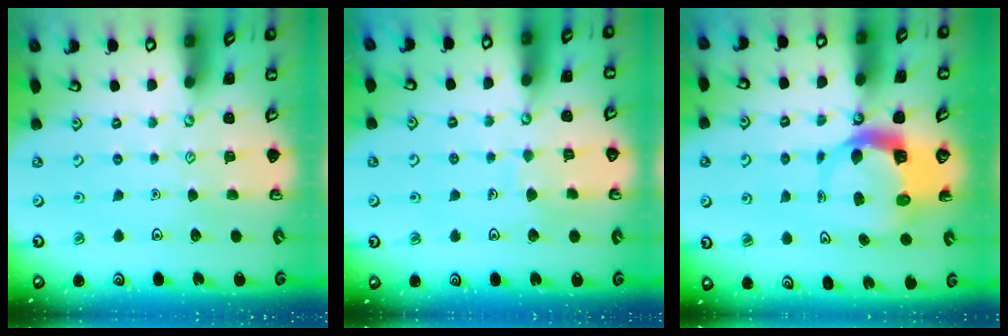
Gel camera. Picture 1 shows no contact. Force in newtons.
{"total": 4.6, "press": 4.6, "slide": 0.4}
{"total": 6.0, "press": 5.9, "slide": 0.7}